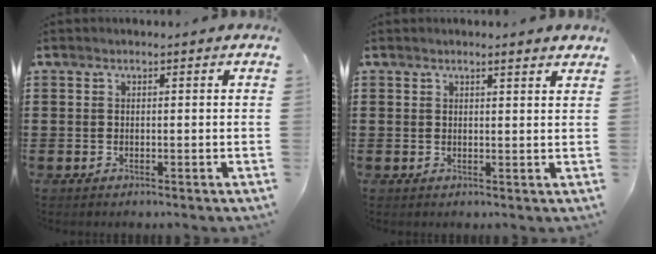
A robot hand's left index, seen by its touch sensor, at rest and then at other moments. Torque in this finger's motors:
{"motor_torque": [0.39, -0.17, 0.01, 0.00]}